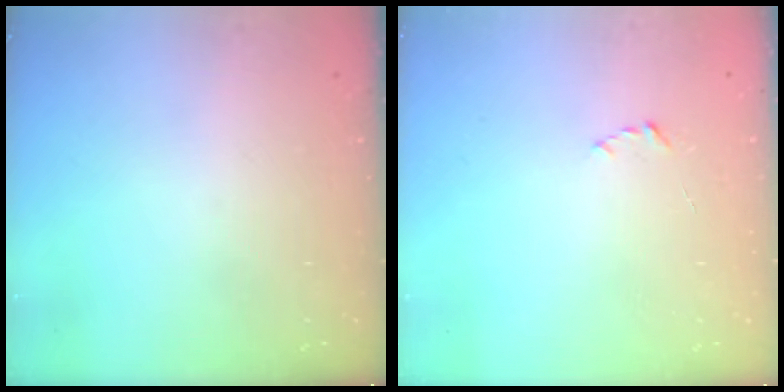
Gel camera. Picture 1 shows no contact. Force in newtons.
{"total": 2.2, "press": 2.1, "slide": 0.3}